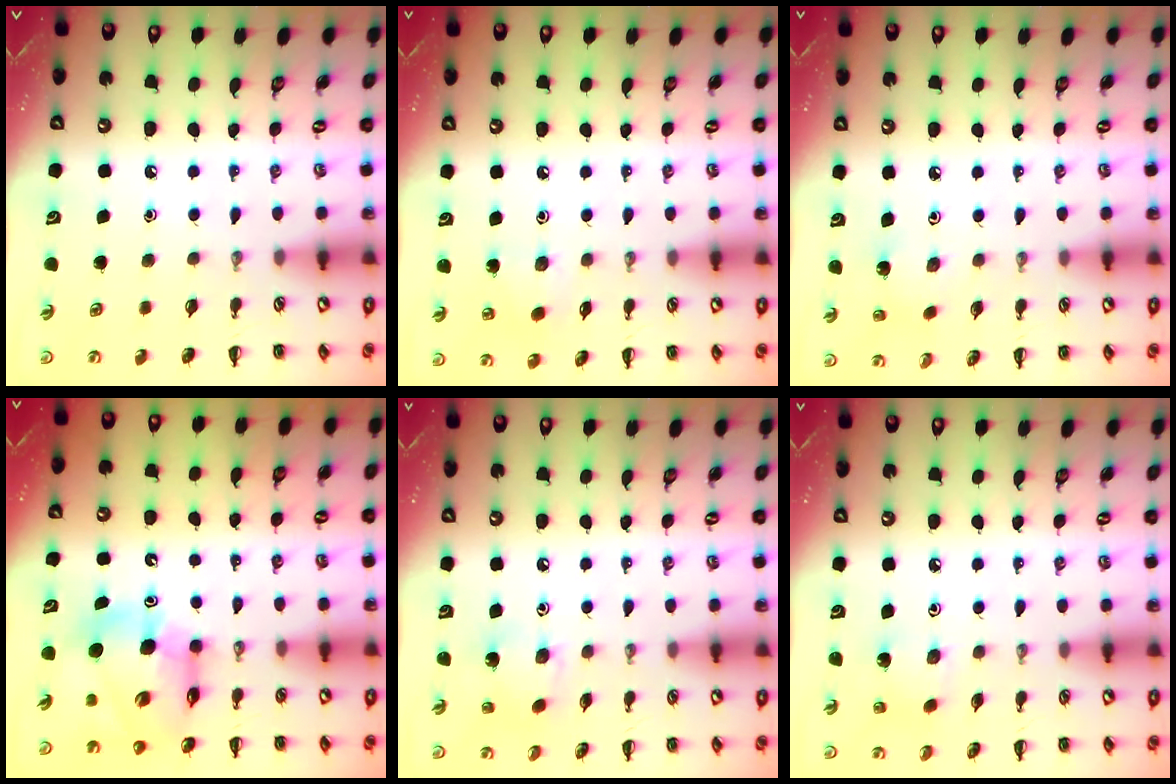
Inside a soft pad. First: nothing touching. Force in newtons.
{"total": 3.7, "press": 3.6, "slide": 0.9}
{"total": 2.7, "press": 2.5, "slide": 0.9}
{"total": 10.5, "press": 10.0, "slide": 3.2}
{"total": 3.3, "press": 3.2, "slide": 0.6}
{"total": 2.7, "press": 2.6, "slide": 0.7}